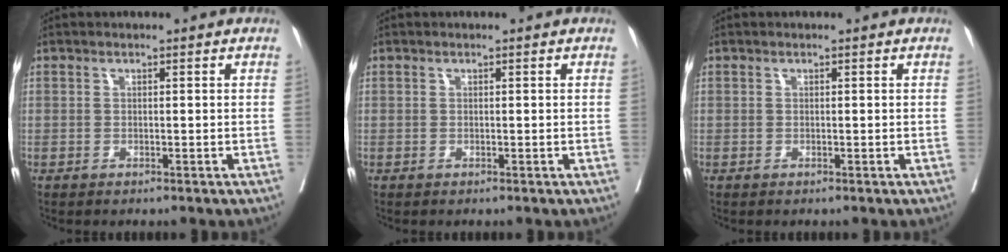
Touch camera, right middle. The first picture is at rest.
{"total": 0.0}
{"total": 0.0}